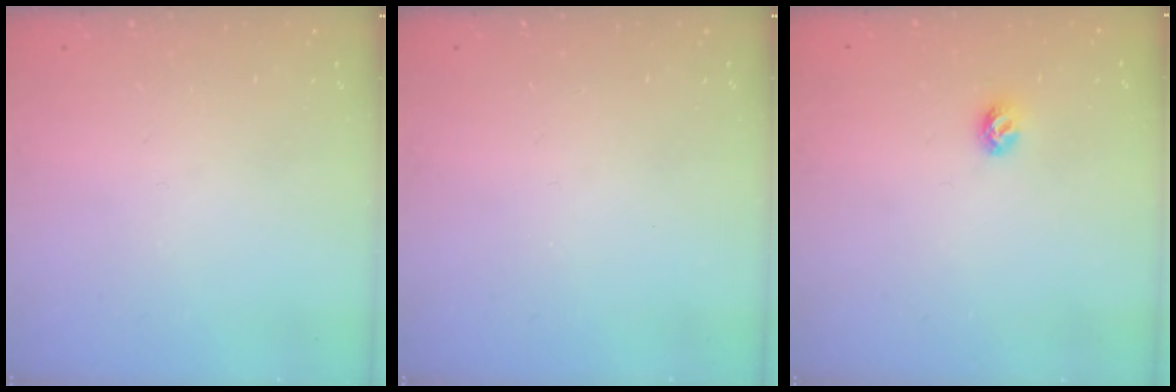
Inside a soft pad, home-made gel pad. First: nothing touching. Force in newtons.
{"total": 0.0}
{"total": 5.9, "press": 5.9, "slide": 0.8}